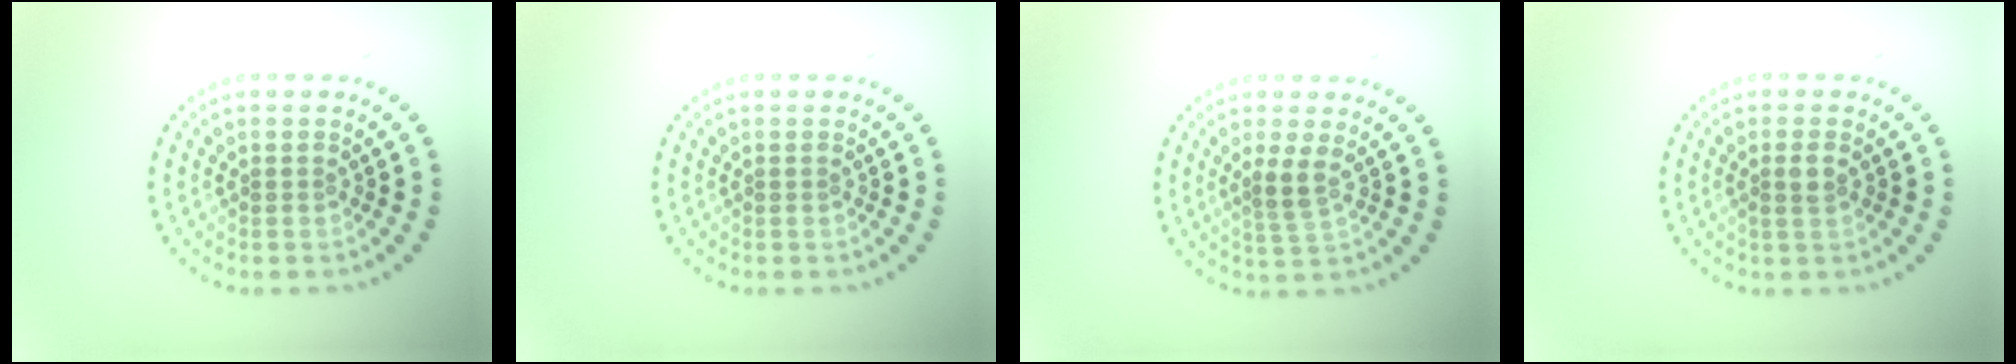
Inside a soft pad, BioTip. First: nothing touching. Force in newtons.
{"total": 0.0}
{"total": 2.0, "press": 1.6, "slide": 1.2}
{"total": 1.4, "press": 1.2, "slide": 0.6}